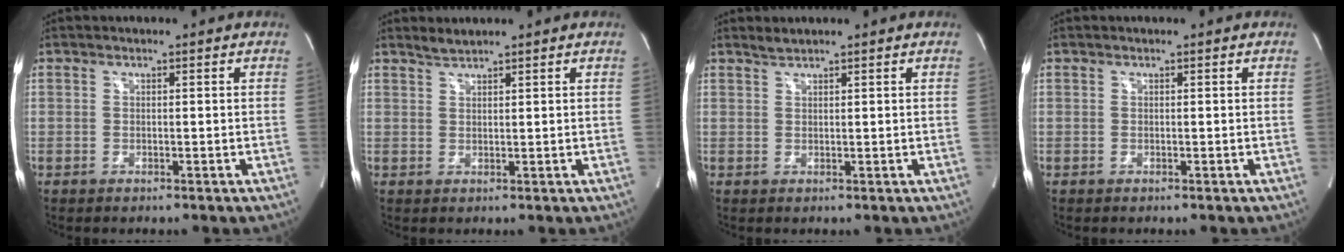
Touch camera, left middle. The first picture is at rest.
{"total": 1.5, "force": [1.5, -0.1, 0.2], "torque": [-0.006, 0.005, 0.033]}
{"total": 1.0, "force": [1.0, -0.1, 0.1], "torque": [-0.007, 0.005, 0.025]}
{"total": 0.0}